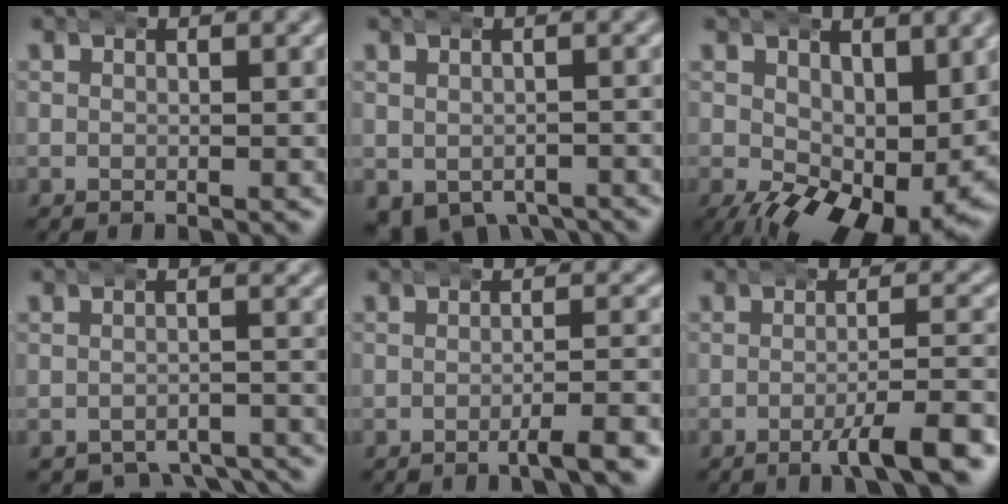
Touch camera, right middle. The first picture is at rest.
{"total": 5.9, "force": [-4.5, 2.9, 2.3], "torque": [-0.033, -0.024, -0.056]}
{"total": 10.0, "force": [-3.1, 5.2, 7.9], "torque": [-0.124, -0.066, -0.013]}
{"total": 6.7, "force": [-6.2, 2.0, 1.5], "torque": [-0.001, -0.015, -0.096]}
{"total": 2.6, "force": [-1.8, 0.0, 1.9], "torque": [-0.027, 0.003, -0.031]}
{"total": 4.6, "force": [-2.7, 0.4, 3.7], "torque": [-0.056, -0.004, -0.044]}